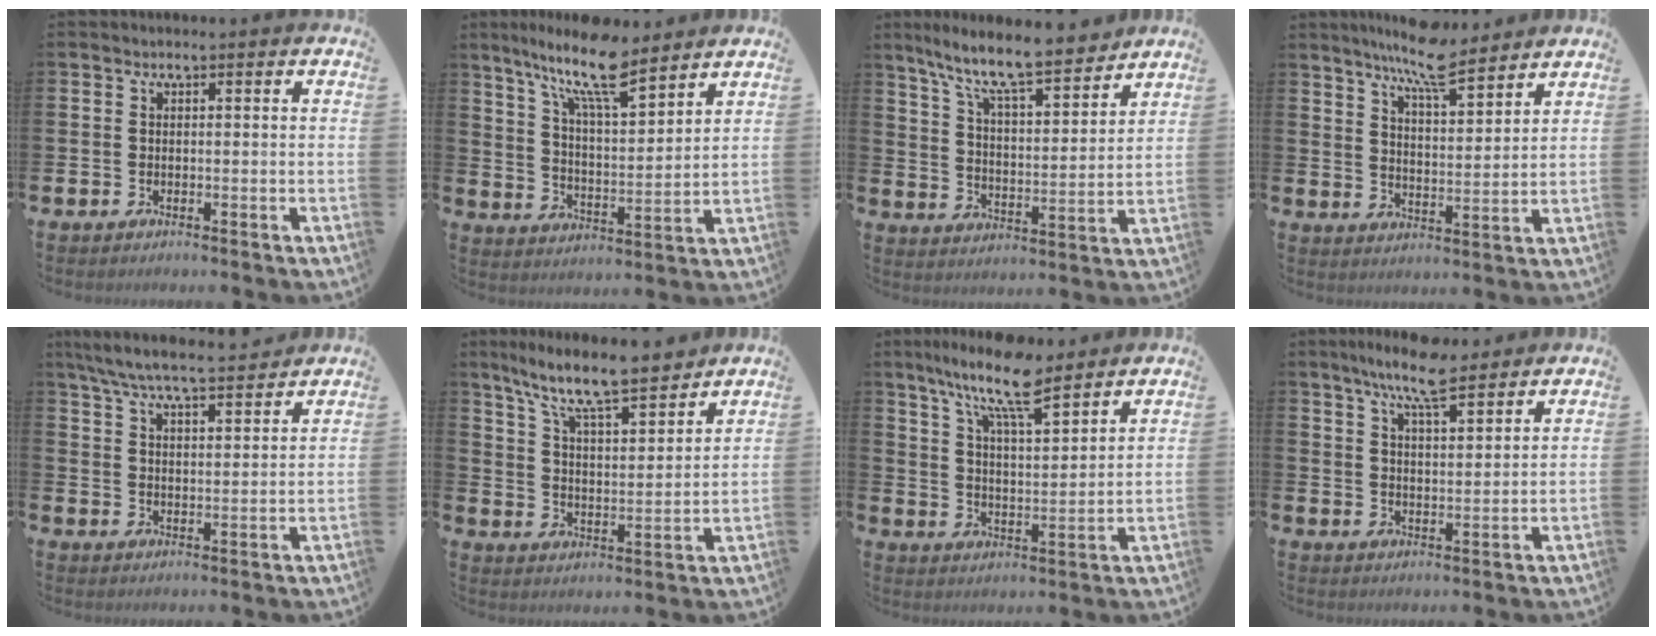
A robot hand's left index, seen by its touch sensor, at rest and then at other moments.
{"total": 10.9, "force": [9.1, 2.3, 5.6], "torque": [-0.130, -0.045, 0.158]}
{"total": 10.1, "force": [9.0, 1.3, 4.3], "torque": [-0.115, -0.059, 0.155]}
{"total": 8.4, "force": [7.7, 1.0, 3.1], "torque": [-0.082, -0.036, 0.139]}
{"total": 7.2, "force": [6.8, 0.6, 2.4], "torque": [-0.071, -0.039, 0.120]}
{"total": 10.0, "force": [8.9, 1.3, 4.3], "torque": [-0.114, -0.058, 0.154]}
{"total": 10.1, "force": [8.6, 2.0, 4.9], "torque": [-0.115, -0.045, 0.149]}
{"total": 8.0, "force": [7.1, 1.3, 3.5], "torque": [-0.086, -0.026, 0.128]}